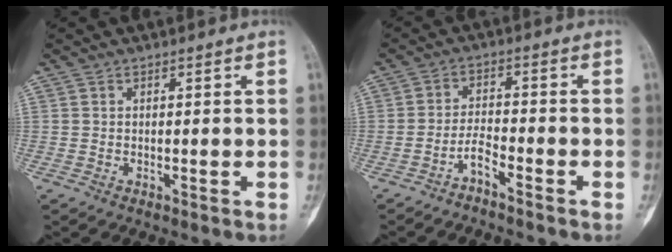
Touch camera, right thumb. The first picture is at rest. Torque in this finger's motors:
{"motor_torque": [-0.53, 0.10, 0.03, 0.07, -0.08]}